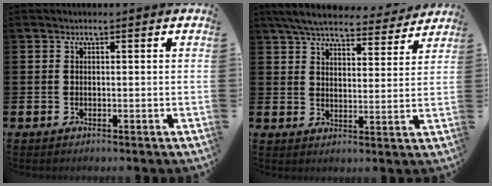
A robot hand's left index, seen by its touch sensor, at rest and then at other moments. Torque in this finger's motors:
{"motor_torque": [1.11, -1.03, 0.36, 0.21]}